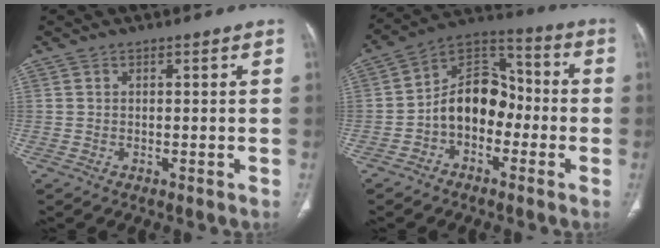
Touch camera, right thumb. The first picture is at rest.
{"total": 12.4, "force": [-2.8, 8.9, 8.2], "torque": [-0.107, 0.053, -0.063]}